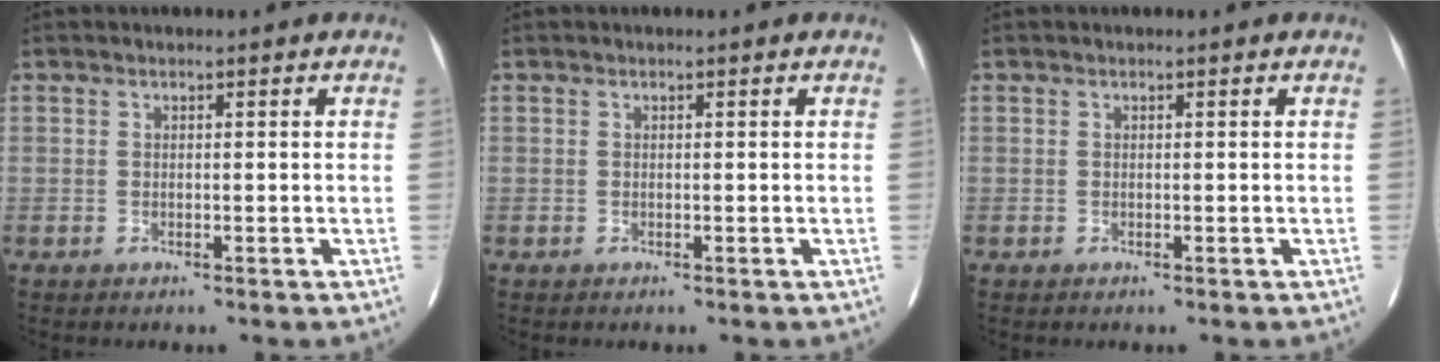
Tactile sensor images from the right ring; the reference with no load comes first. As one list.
[{"total": 0.0}, {"total": 0.0}]